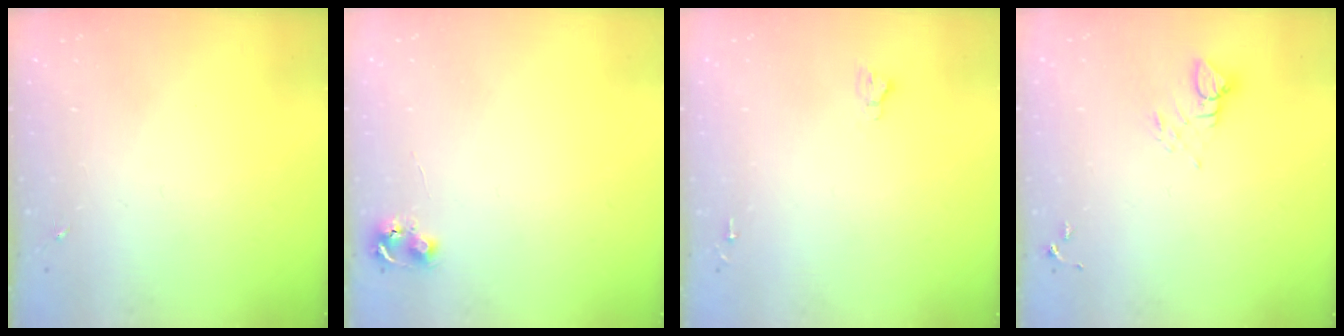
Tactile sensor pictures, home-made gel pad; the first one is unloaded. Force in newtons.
{"total": 5.3, "press": 5.3, "slide": 0.5}
{"total": 2.7, "press": 2.7, "slide": 0.0}
{"total": 3.8, "press": 3.8, "slide": 0.3}